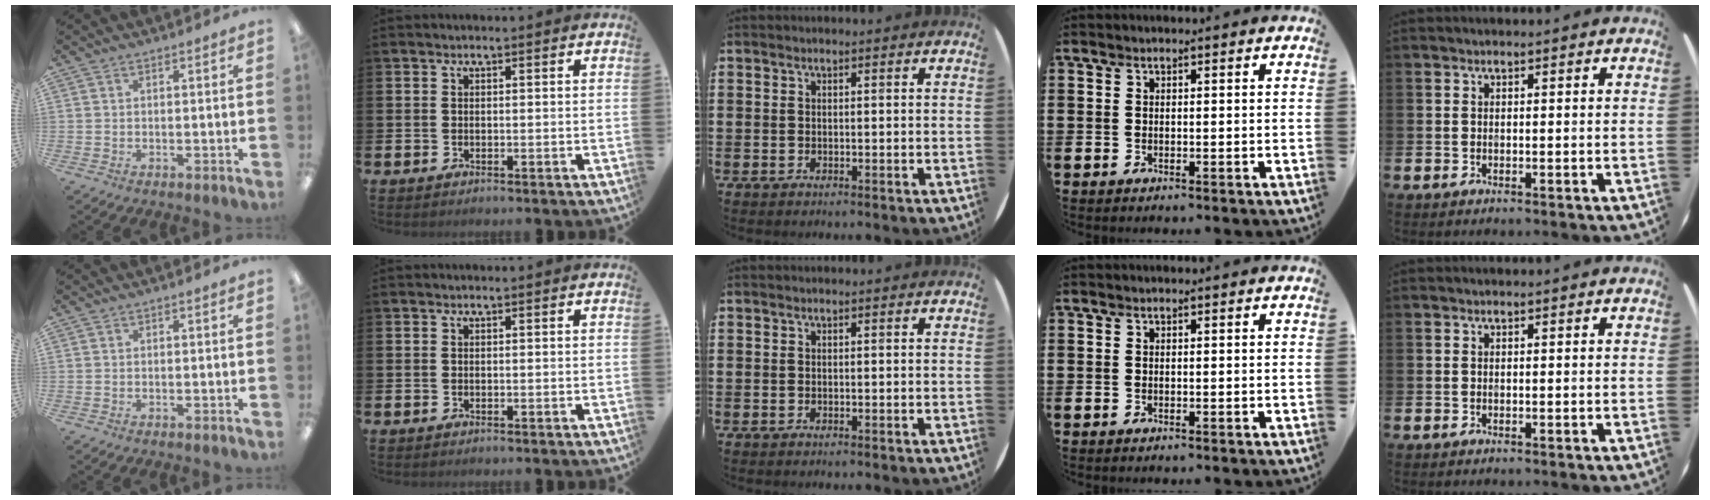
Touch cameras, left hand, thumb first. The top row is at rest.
{}